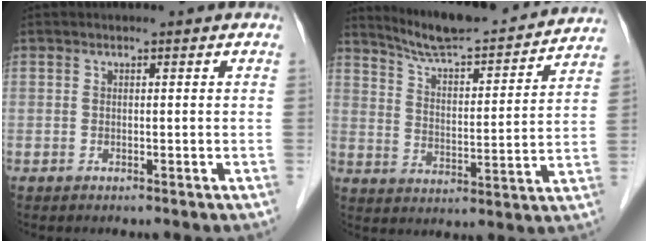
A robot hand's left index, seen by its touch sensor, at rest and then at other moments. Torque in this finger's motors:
{"motor_torque": [0.13, -0.41, 0.21, 0.06]}